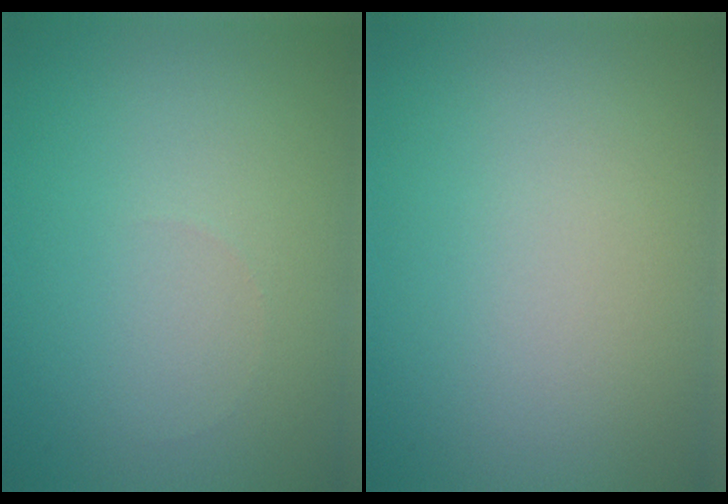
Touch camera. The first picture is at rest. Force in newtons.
{"total": 0.0}